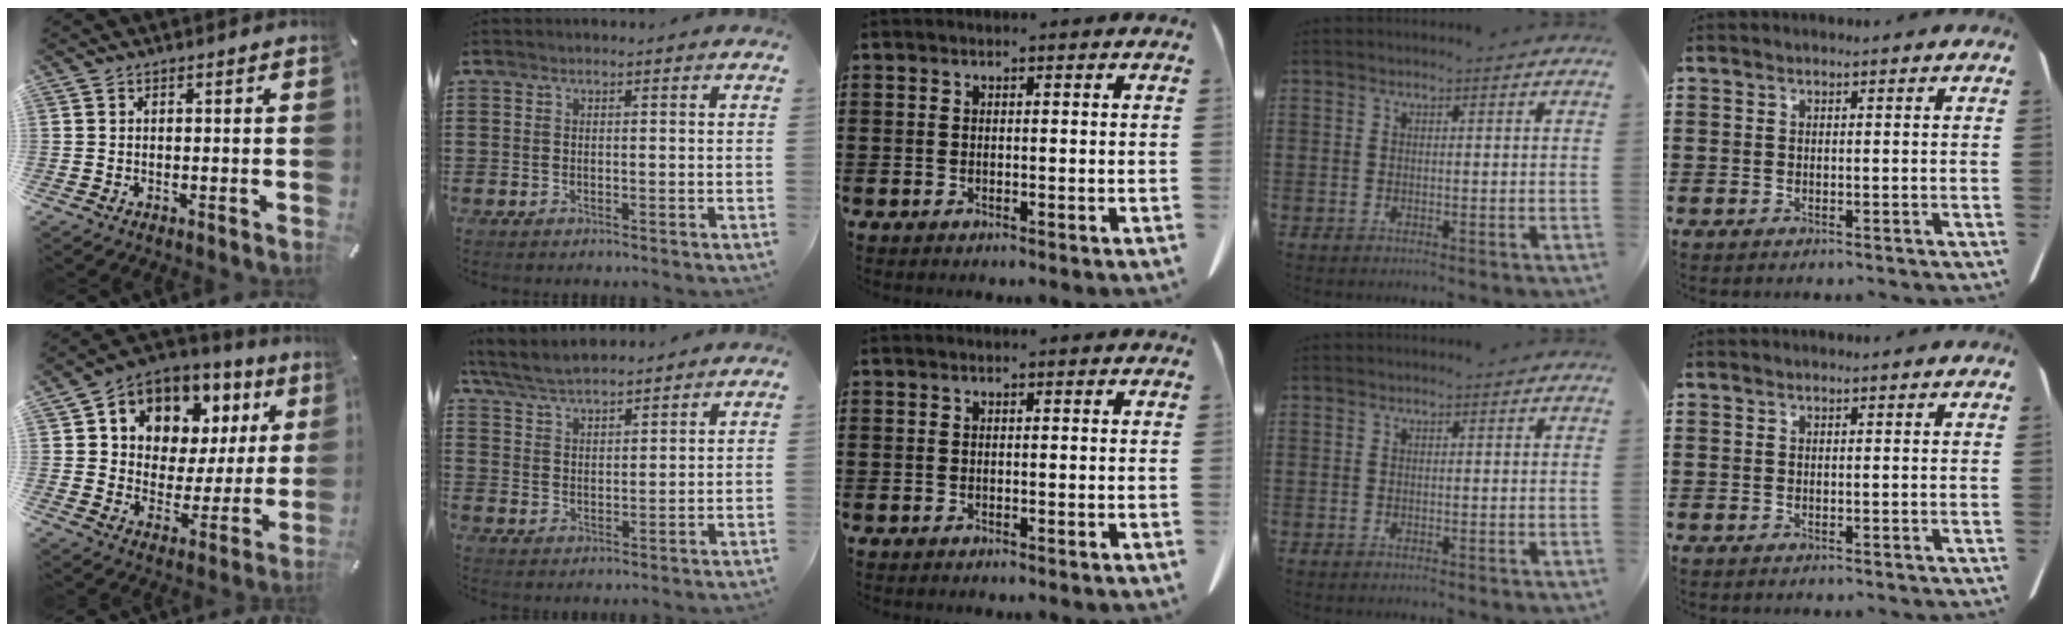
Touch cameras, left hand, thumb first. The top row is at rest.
{"thumb": {"total": 9.1, "force": [5.1, 7.4, 1.8], "torque": [-0.050, -0.047, 0.095]}, "index": {"total": 5.2, "force": [4.9, 1.0, 1.4], "torque": [-0.048, -0.014, 0.089]}}